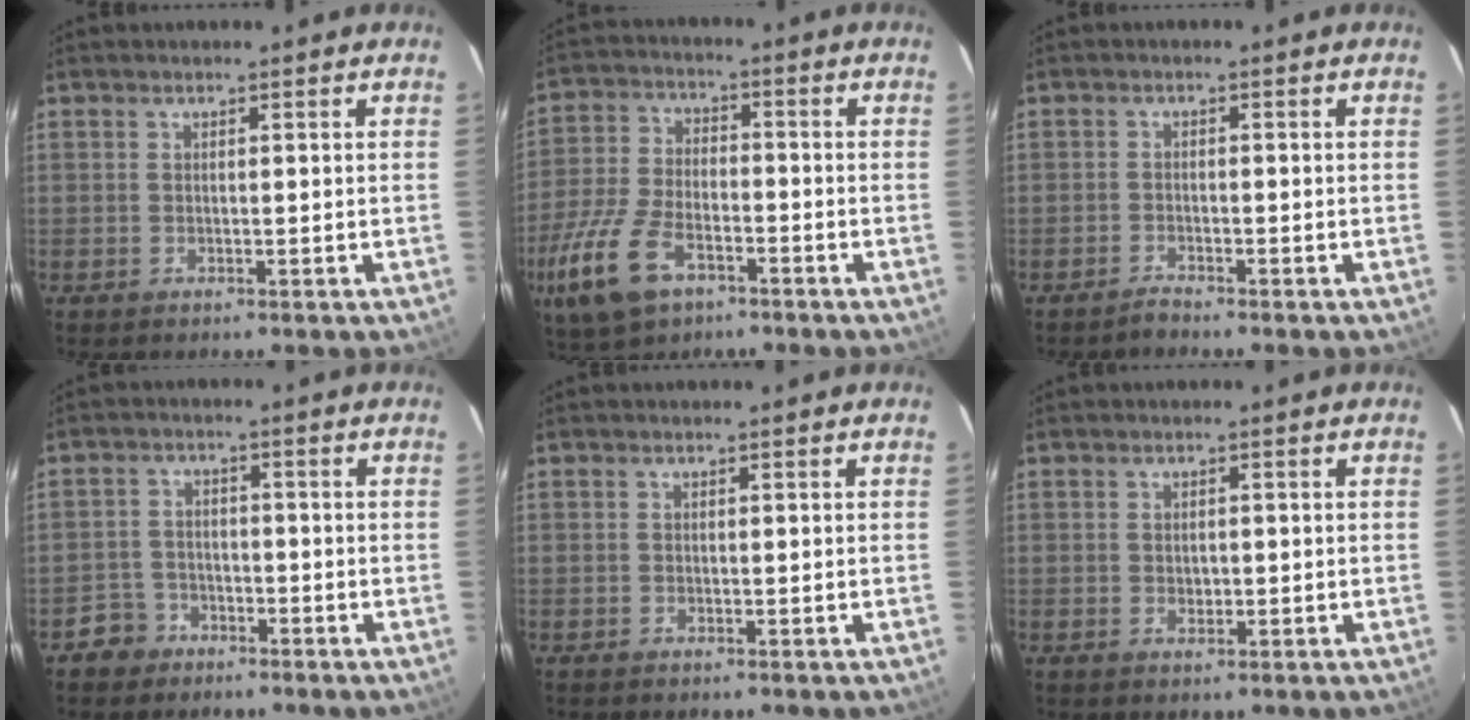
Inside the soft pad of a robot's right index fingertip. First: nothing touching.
{"total": 15.2, "force": [-7.9, 8.1, 10.1], "torque": [-0.242, -0.020, -0.148]}
{"total": 1.4, "force": [-1.4, -0.1, 0.1], "torque": [-0.004, -0.002, -0.029]}
{"total": 4.5, "force": [-3.0, 3.5, 0.0], "torque": [-0.006, 0.018, -0.055]}
{"total": 0.0}
{"total": 1.4, "force": [-0.1, 1.1, 0.8], "torque": [-0.013, 0.003, -0.001]}